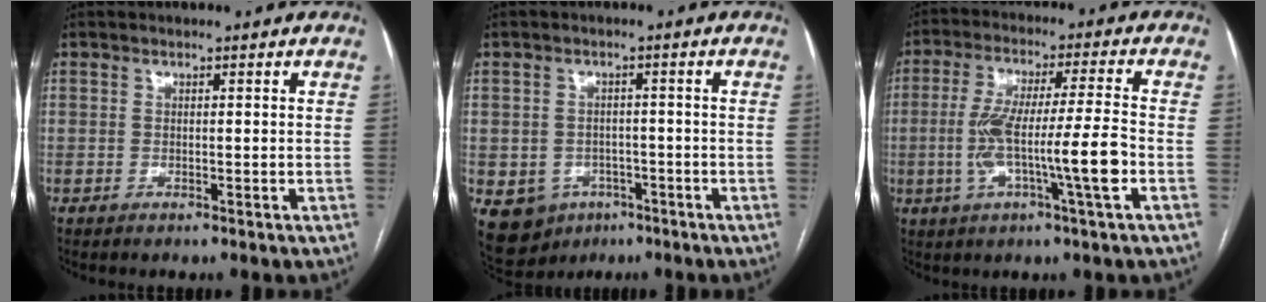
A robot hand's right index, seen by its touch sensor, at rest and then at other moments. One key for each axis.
{"total": 8.9, "fx": -3.9, "fy": 7.6, "fz": 2.6, "tx": -0.057, "ty": 0.008, "tz": -0.043}
{"total": 11.9, "fx": -2.8, "fy": -0.2, "fz": 11.6, "tx": -0.220, "ty": 0.005, "tz": -0.053}